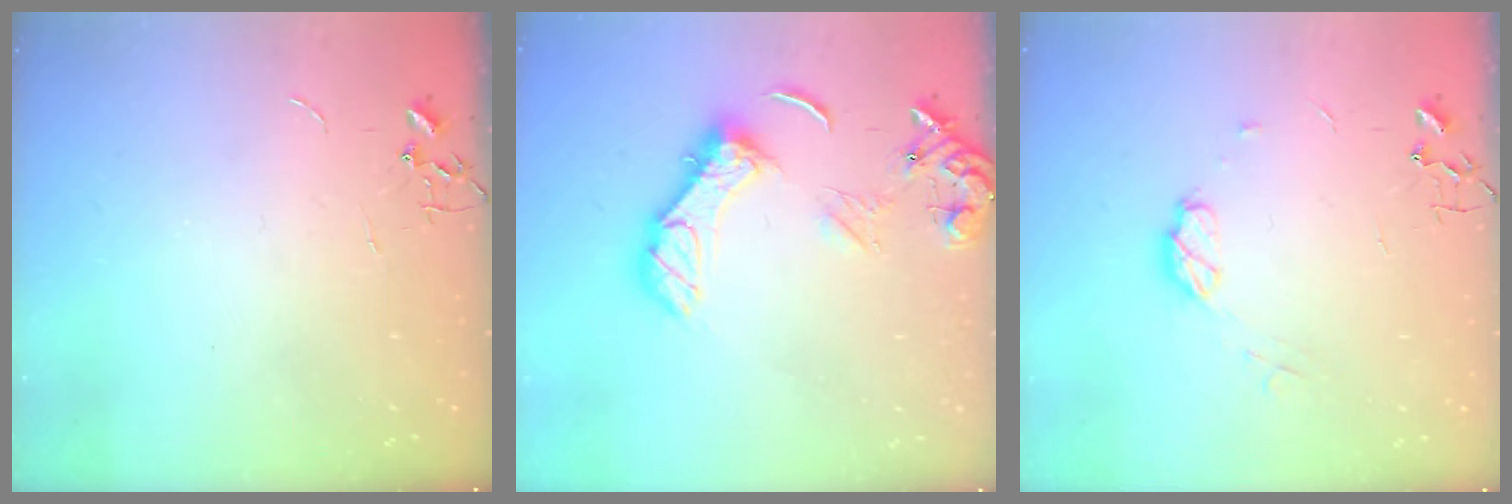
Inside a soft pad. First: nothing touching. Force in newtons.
{"total": 13.9, "press": 13.8, "slide": 1.6}
{"total": 6.8, "press": 6.7, "slide": 0.6}